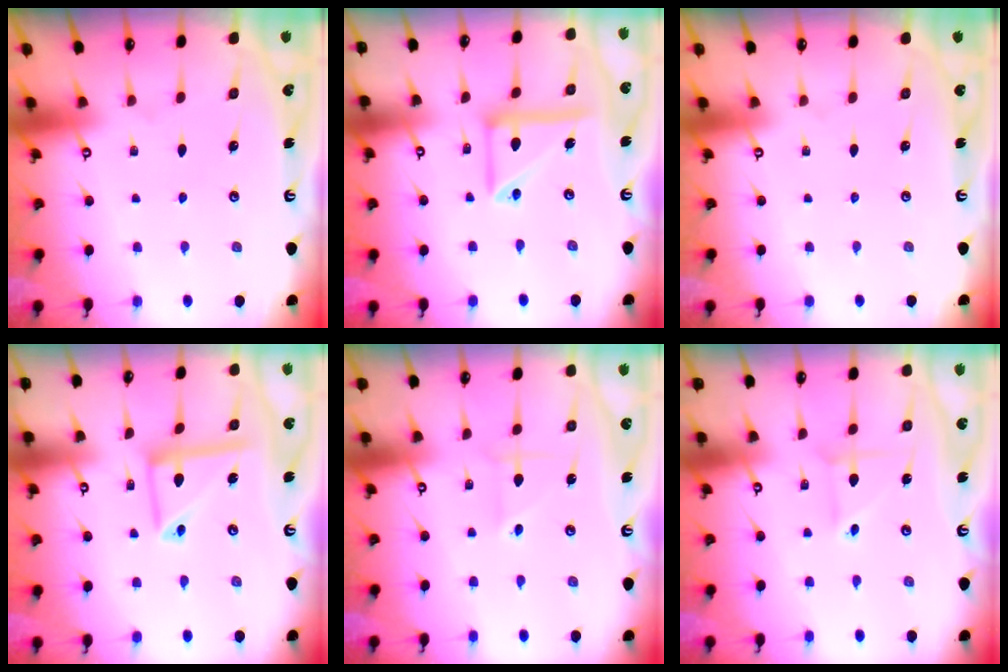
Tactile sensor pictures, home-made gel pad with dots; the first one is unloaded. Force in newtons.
{"total": 13.4, "press": 13.3, "slide": 1.4}
{"total": 0.0}
{"total": 11.1, "press": 11.0, "slide": 1.0}
{"total": 2.9, "press": 2.9, "slide": 0.2}
{"total": 3.0, "press": 3.0, "slide": 0.3}